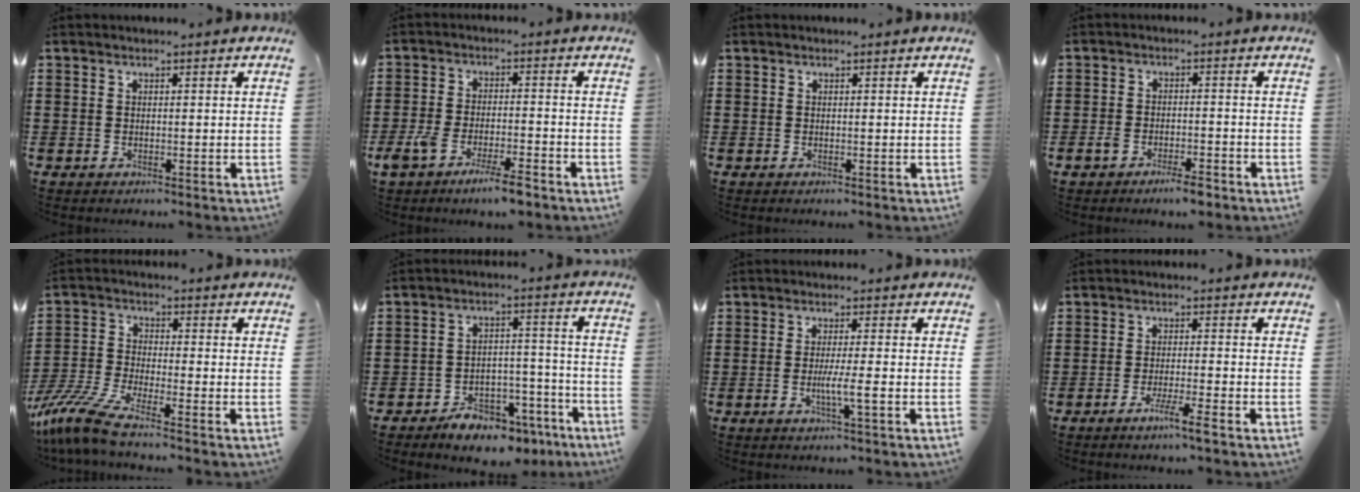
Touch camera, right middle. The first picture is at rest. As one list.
[{"total": 6.4, "force": [-4.5, 1.0, 4.4], "torque": [-0.097, -0.009, -0.086]}, {"total": 0.0}, {"total": 3.6, "force": [-2.9, 1.1, 2.0], "torque": [-0.040, 0.007, -0.057]}, {"total": 7.4, "force": [-6.1, 0.7, 4.2], "torque": [-0.112, -0.015, -0.125]}, {"total": 6.0, "force": [-5.5, 1.9, 1.4], "torque": [-0.020, 0.022, -0.104]}, {"total": 3.7, "force": [-1.0, -0.1, 3.6], "torque": [-0.061, -0.004, -0.021]}, {"total": 4.0, "force": [-2.6, -0.2, 3.0], "torque": [-0.046, -0.006, -0.043]}]